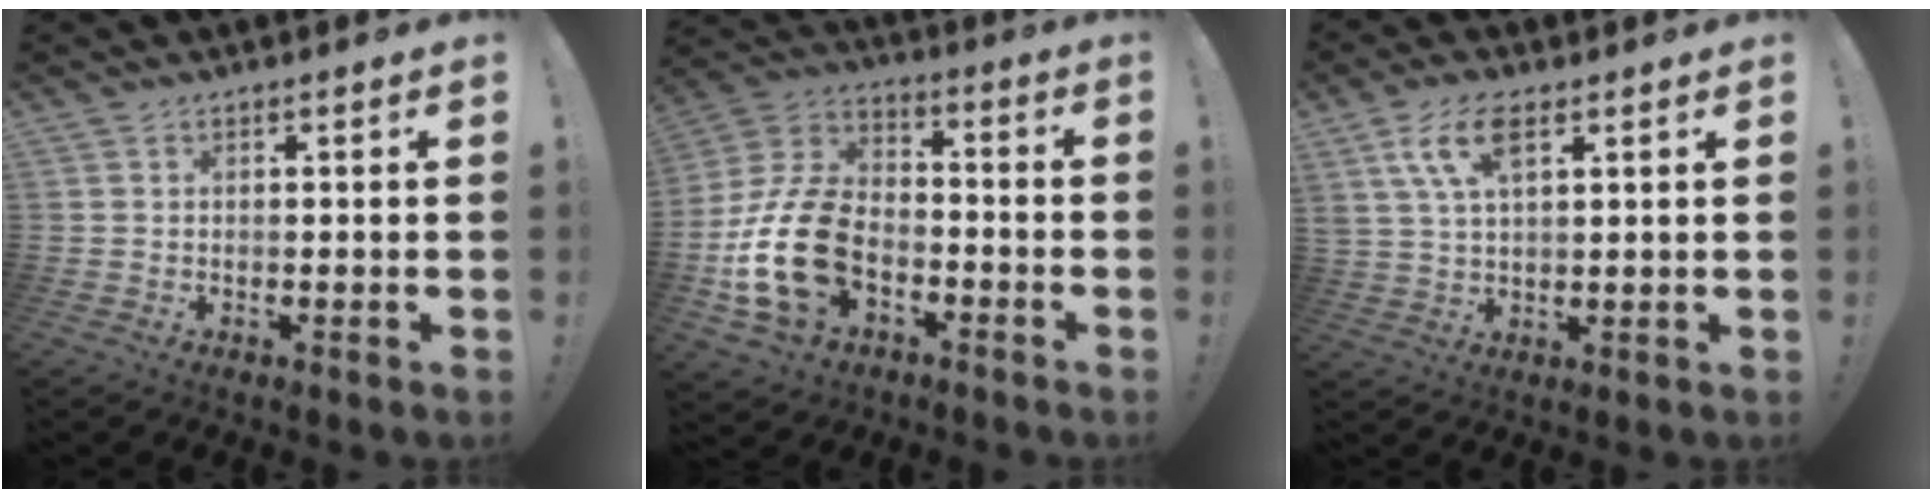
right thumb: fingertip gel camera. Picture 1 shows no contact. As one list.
[{"total": 20.2, "force": [-6.2, 13.3, 14.0], "torque": [-0.275, 0.043, -0.094]}, {"total": 9.3, "force": [4.5, 4.1, 7.0], "torque": [-0.146, -0.001, 0.086]}]